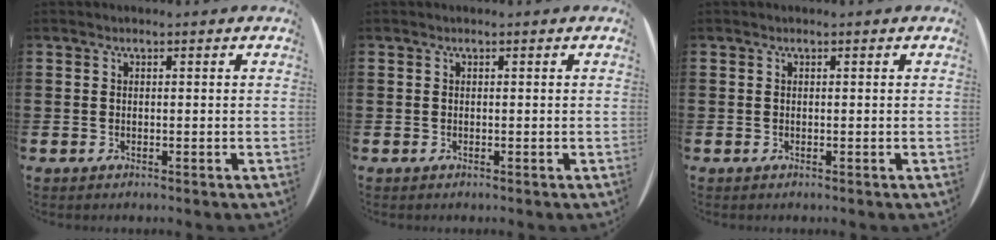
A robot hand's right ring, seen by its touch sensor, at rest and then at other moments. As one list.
[{"total": 0.0}, {"total": 0.0}]